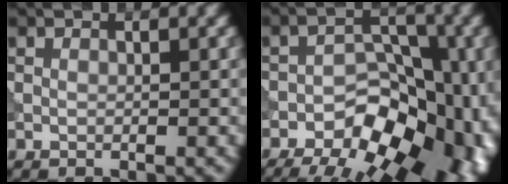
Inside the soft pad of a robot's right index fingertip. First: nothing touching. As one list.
[{"total": 19.6, "force": [-10.6, 11.5, 11.9], "torque": [-0.108, 0.000, -0.138]}]